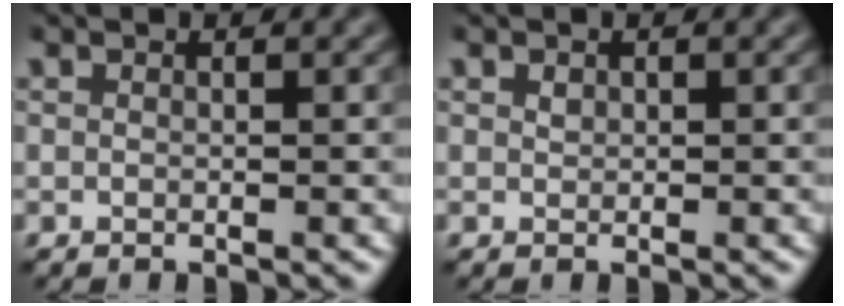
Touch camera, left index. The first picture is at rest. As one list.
[{"total": 0.0}]